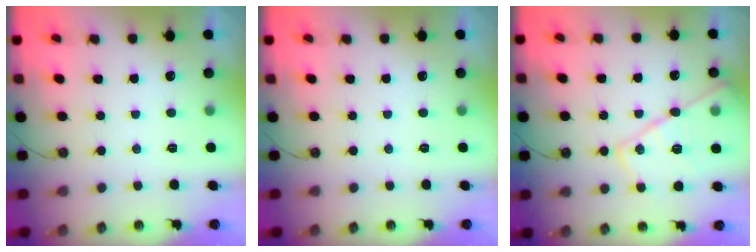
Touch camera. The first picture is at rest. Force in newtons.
{"total": 0.0}
{"total": 17.1, "press": 17.1, "slide": 1.1}